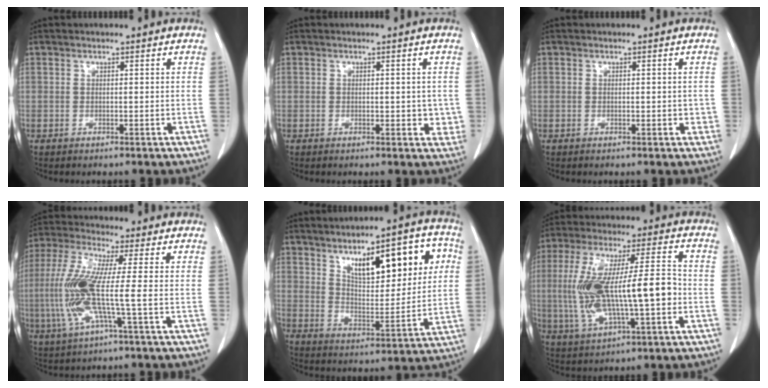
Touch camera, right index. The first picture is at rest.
{"total": 3.4, "force": [-0.1, 2.0, 2.8], "torque": [-0.020, 0.003, -0.001]}
{"total": 1.8, "force": [-0.1, 1.0, 1.5], "torque": [-0.016, 0.004, -0.001]}
{"total": 11.5, "force": [-1.5, 0.3, 11.4], "torque": [-0.250, -0.001, -0.040]}
{"total": 15.4, "force": [6.1, 5.4, 13.1], "torque": [-0.178, 0.025, 0.099]}
{"total": 16.5, "force": [-1.7, 3.7, 16.0], "torque": [-0.313, 0.017, -0.022]}